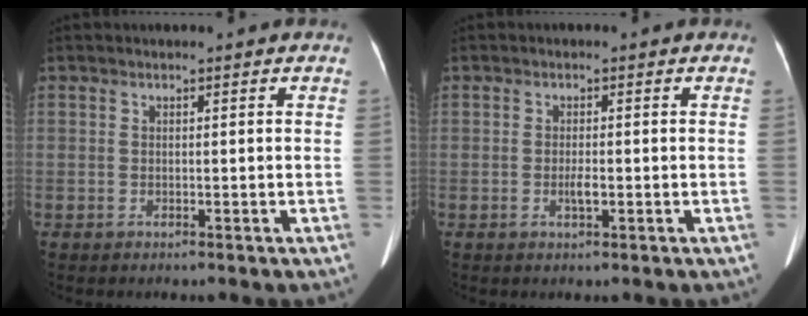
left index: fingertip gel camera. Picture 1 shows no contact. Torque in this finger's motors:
{"motor_torque": [-0.09, 0.04, -0.03, 0.00]}